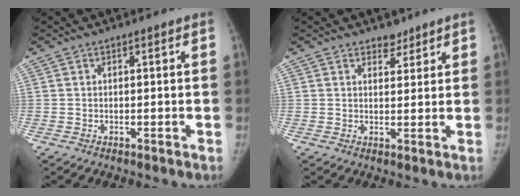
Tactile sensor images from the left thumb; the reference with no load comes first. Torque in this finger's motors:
{"motor_torque": [0.36, -0.49, 0.59, -0.41, 0.03]}